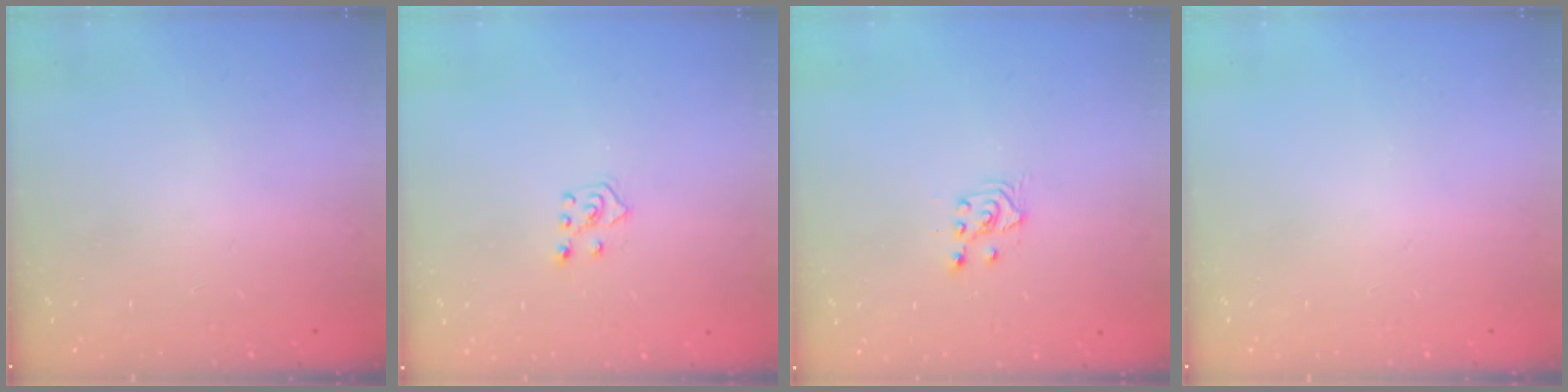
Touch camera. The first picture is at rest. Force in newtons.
{"total": 5.0, "press": 4.9, "slide": 0.8}
{"total": 2.5, "press": 2.4, "slide": 0.7}
{"total": 0.0}